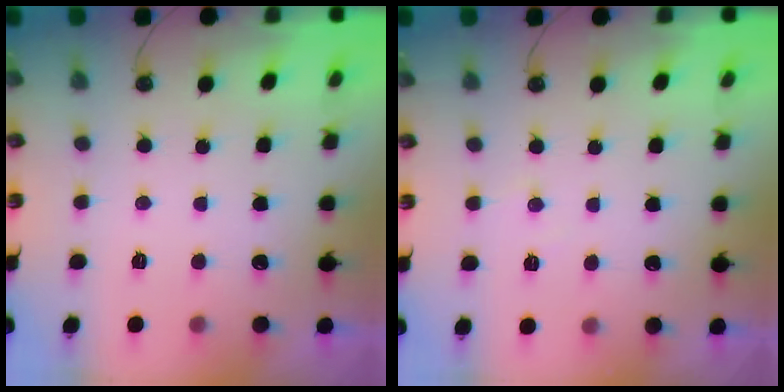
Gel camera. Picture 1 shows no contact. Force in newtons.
{"total": 4.1, "press": 4.1, "slide": 0.6}